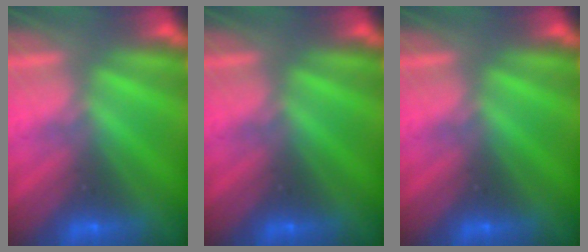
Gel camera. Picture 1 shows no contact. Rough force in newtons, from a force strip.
{"total": 0.0}
{"total": 0.0}